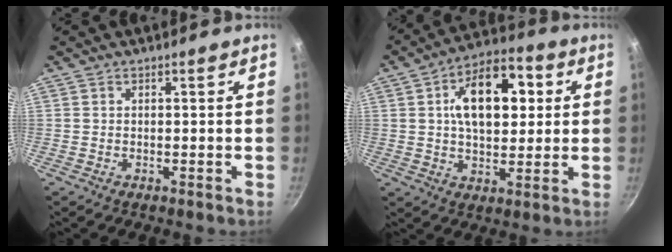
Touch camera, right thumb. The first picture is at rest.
{"total": 16.2, "force": [3.5, 9.7, 12.5], "torque": [-0.152, 0.008, 0.044]}